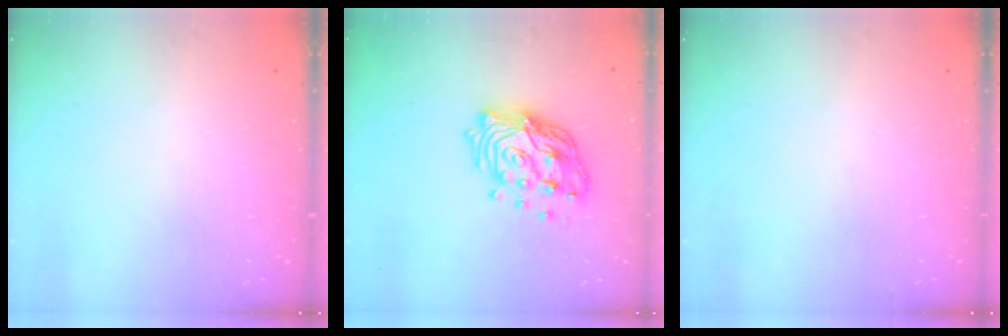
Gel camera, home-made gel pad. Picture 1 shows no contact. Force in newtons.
{"total": 16.7, "press": 16.7, "slide": 1.5}
{"total": 0.0}